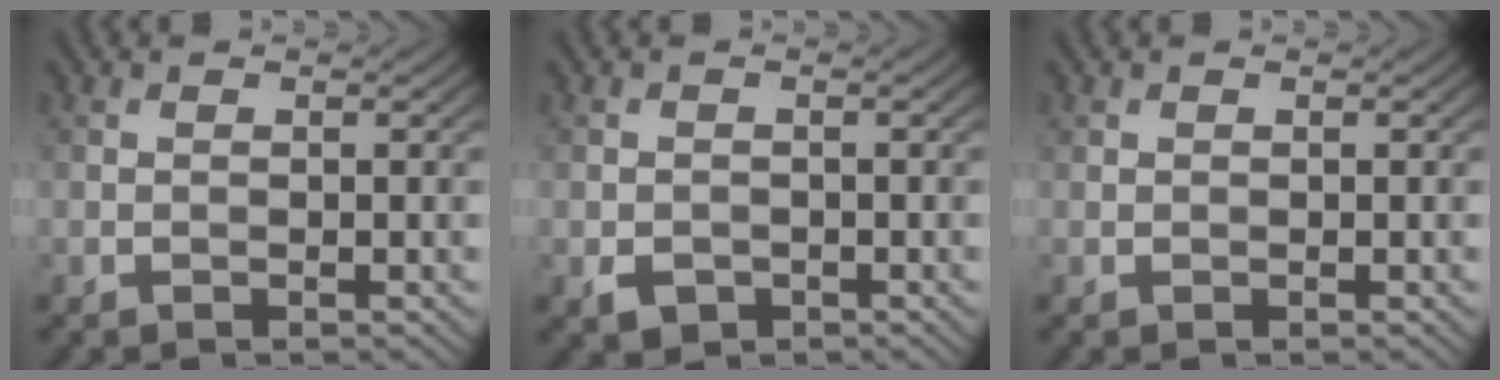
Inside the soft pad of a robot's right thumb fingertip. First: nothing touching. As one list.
[{"total": 2.0, "force": [-0.9, 1.5, 0.9], "torque": [-0.018, -0.008, -0.018]}, {"total": 0.0}]